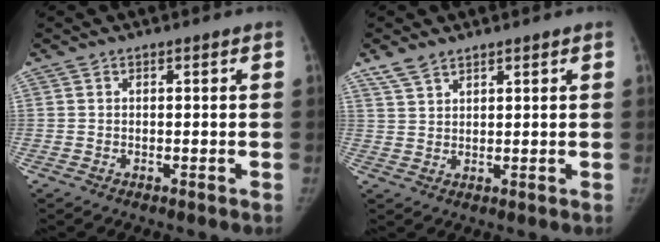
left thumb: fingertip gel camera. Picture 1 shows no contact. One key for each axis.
{"total": 3.7, "fx": 3.0, "fy": 1.6, "fz": 1.5, "tx": -0.026, "ty": -0.004, "tz": 0.064}